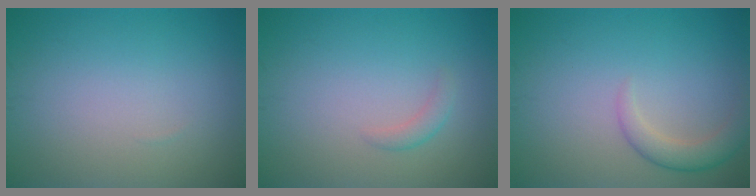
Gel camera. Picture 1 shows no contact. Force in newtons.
{"total": 1.1, "press": 1.1, "slide": 0.0}
{"total": 2.4, "press": 2.4, "slide": 0.2}